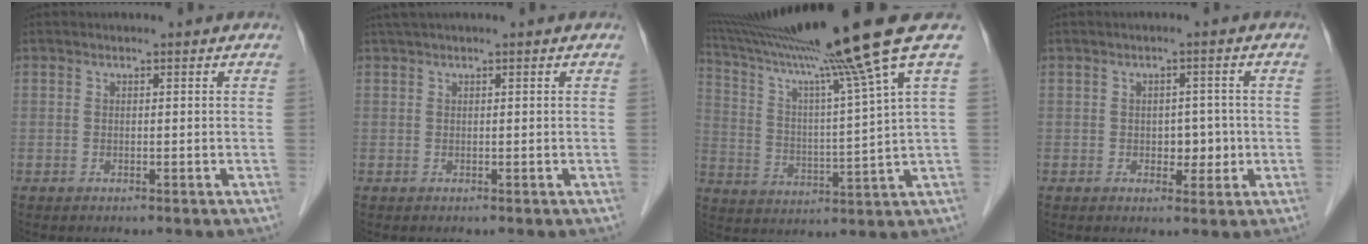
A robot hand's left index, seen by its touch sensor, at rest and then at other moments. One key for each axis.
{"total": 1.4, "fx": 1.0, "fy": -0.1, "fz": 1.0, "tx": -0.023, "ty": 0.022, "tz": 0.024}
{"total": 18.3, "fx": 14.2, "fy": -4.5, "fz": 10.7, "tx": -0.175, "ty": -0.040, "tz": 0.222}
{"total": 3.1, "fx": -0.5, "fy": 2.1, "fz": 2.2, "tx": -0.022, "ty": 0.000, "tz": -0.004}